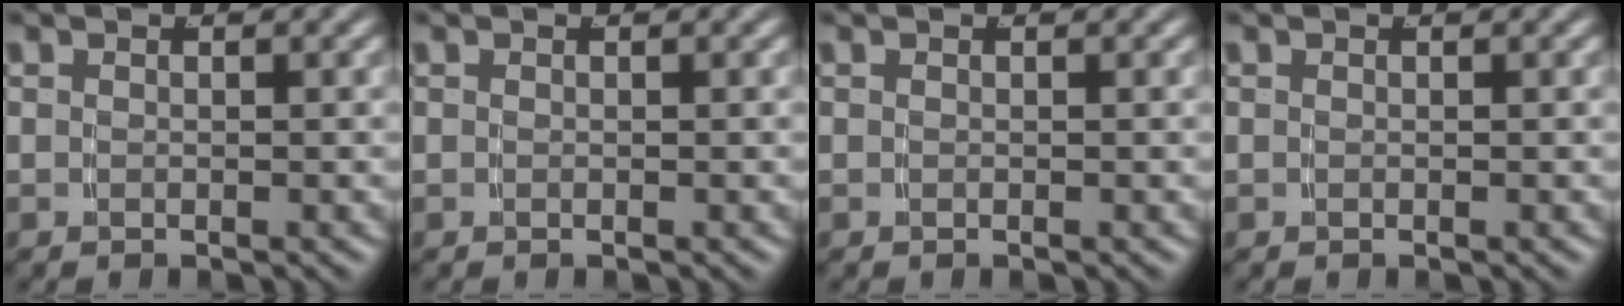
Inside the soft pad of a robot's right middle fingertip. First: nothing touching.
{"total": 0.0}
{"total": 0.0}
{"total": 0.0}